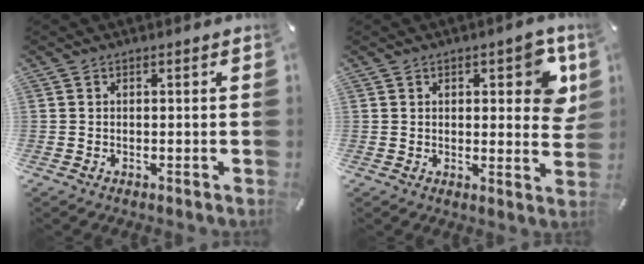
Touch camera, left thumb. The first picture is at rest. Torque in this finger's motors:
{"motor_torque": [0.32, 0.29, 0.35, 0.11, 0.07]}